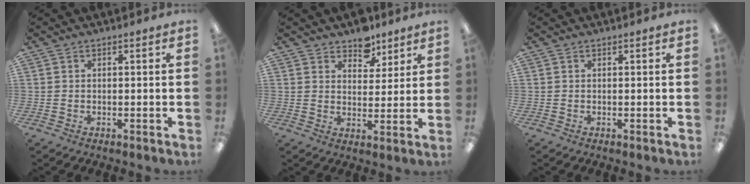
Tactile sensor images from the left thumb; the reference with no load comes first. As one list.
[{"total": 7.0, "force": [5.7, 3.9, 1.3], "torque": [-0.010, -0.038, 0.102]}, {"total": 0.0}]